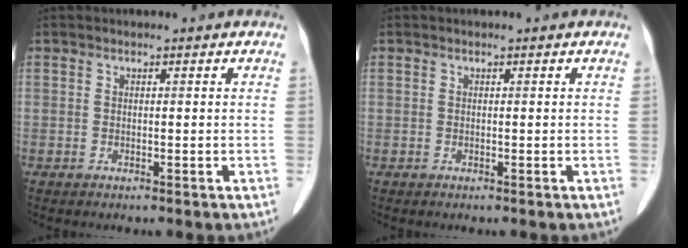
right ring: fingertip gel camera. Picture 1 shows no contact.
{"total": 0.0}